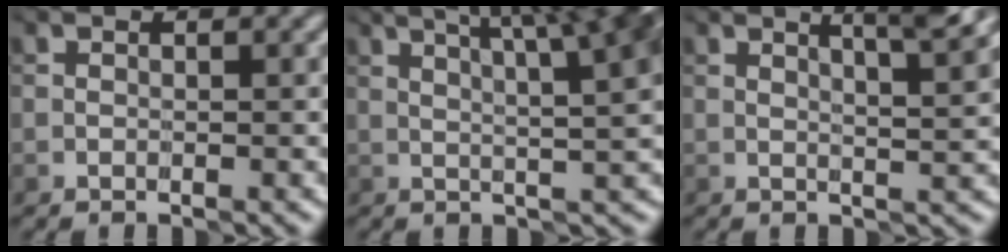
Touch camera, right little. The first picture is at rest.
{"total": 11.8, "force": [4.9, 3.7, 10.1], "torque": [-0.103, 0.048, 0.057]}
{"total": 3.7, "force": [2.1, 0.2, 3.0], "torque": [-0.042, 0.008, 0.032]}